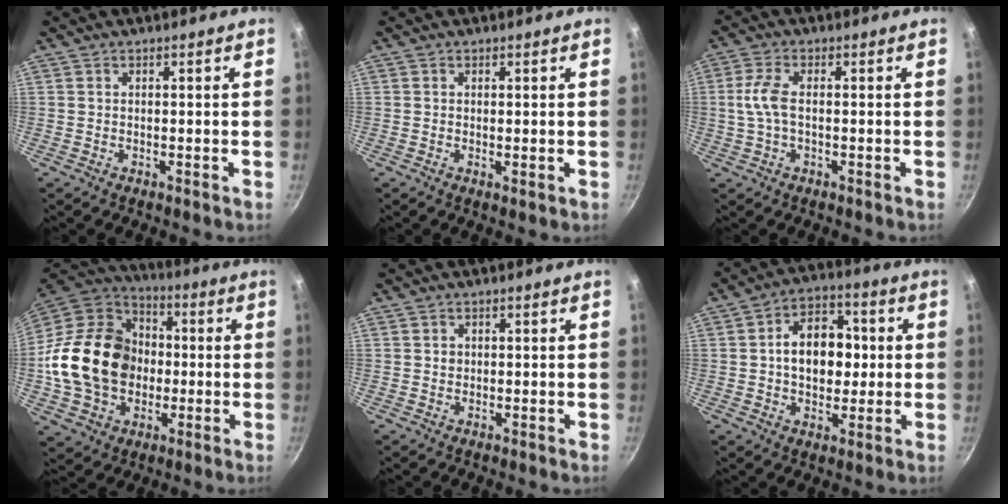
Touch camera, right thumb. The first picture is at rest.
{"total": 0.7, "force": [0.3, 0.3, 0.6], "torque": [-0.009, -0.008, 0.000]}
{"total": 5.4, "force": [-0.1, 2.6, 4.8], "torque": [-0.111, 0.011, -0.009]}
{"total": 22.2, "force": [-1.8, 17.8, 13.2], "torque": [-0.214, 0.041, -0.027]}
{"total": 0.9, "force": [0.1, 0.9, 0.3], "torque": [-0.001, 0.002, 0.002]}
{"total": 12.3, "force": [0.8, 8.7, 8.7], "torque": [-0.093, 0.016, 0.003]}